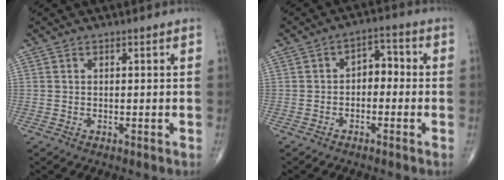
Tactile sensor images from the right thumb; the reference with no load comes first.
{"total": 4.7, "force": [-0.7, 3.1, 3.4], "torque": [-0.028, 0.027, -0.024]}